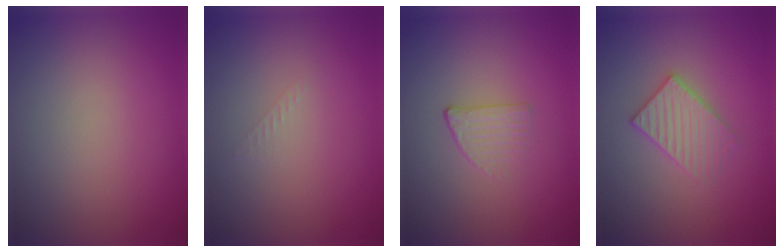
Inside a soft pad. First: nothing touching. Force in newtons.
{"total": 0.8, "press": 0.7, "slide": 0.2}
{"total": 1.3, "press": 0.8, "slide": 1.0}
{"total": 3.0, "press": 3.0, "slide": 0.5}